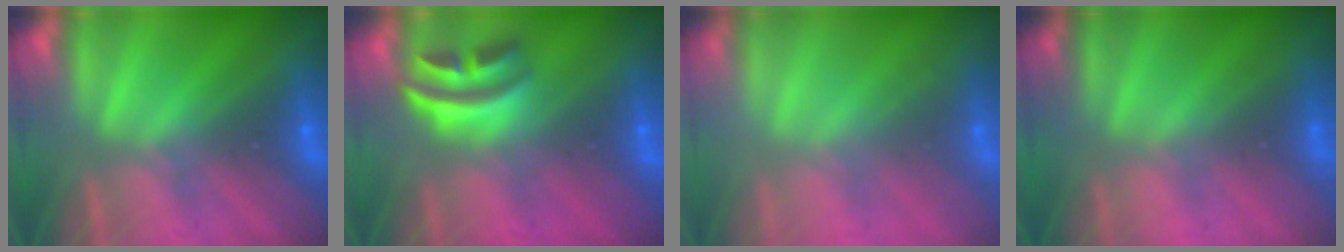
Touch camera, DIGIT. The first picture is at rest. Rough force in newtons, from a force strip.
{"total": 2.9}
{"total": 2.2}
{"total": 2.4}